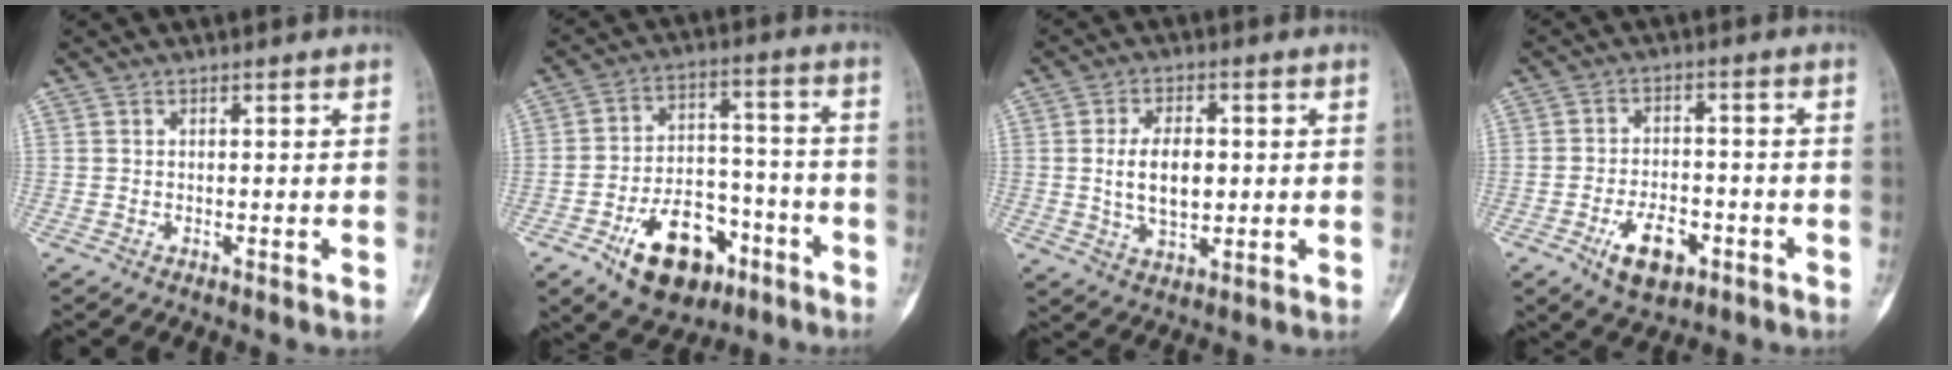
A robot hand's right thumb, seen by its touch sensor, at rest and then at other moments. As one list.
[{"total": 16.3, "force": [-8.6, 9.9, 9.8], "torque": [-0.118, 0.065, -0.127]}, {"total": 8.2, "force": [0.3, 4.8, 6.7], "torque": [-0.106, -0.003, 0.009]}, {"total": 8.6, "force": [-4.1, 4.8, 5.8], "torque": [-0.075, 0.021, -0.062]}]